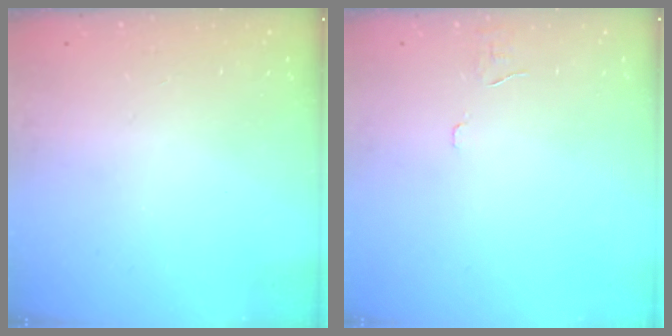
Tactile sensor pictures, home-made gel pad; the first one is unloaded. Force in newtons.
{"total": 3.5, "press": 3.5, "slide": 0.3}